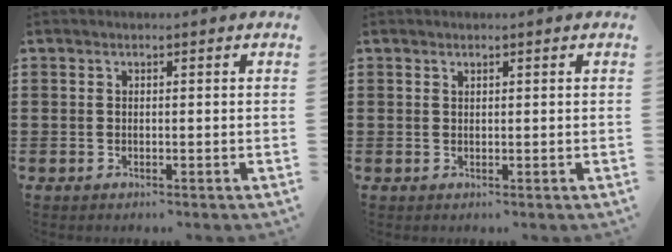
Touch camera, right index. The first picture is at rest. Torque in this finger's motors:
{"motor_torque": [-0.37, 0.09, -0.03, -0.01]}